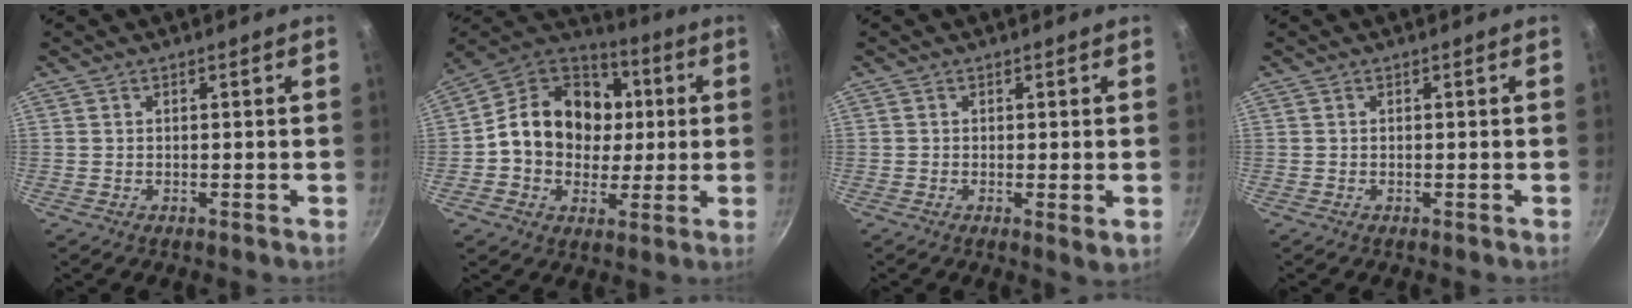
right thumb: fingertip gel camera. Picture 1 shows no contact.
{"total": 19.1, "force": [1.4, 15.8, 10.6], "torque": [-0.151, 0.026, 0.012]}
{"total": 2.0, "force": [-0.1, 0.5, 1.9], "torque": [-0.032, -0.009, -0.004]}
{"total": 0.0}